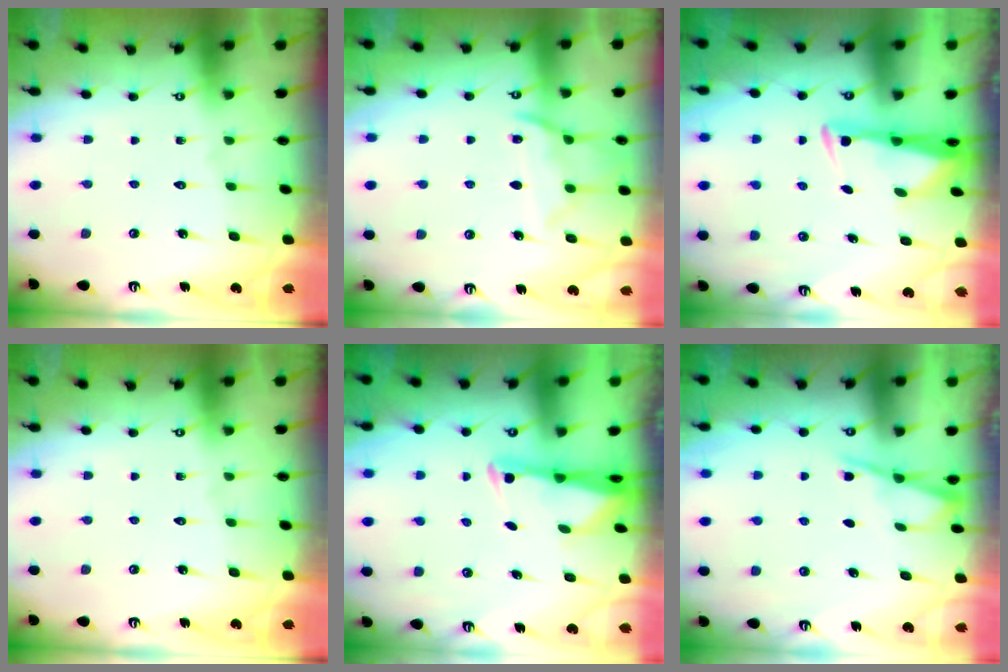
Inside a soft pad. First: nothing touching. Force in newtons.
{"total": 10.6, "press": 10.6, "slide": 1.2}
{"total": 3.1, "press": 3.0, "slide": 0.9}
{"total": 0.0}
{"total": 2.5, "press": 2.4, "slide": 0.5}
{"total": 2.3, "press": 2.2, "slide": 0.4}